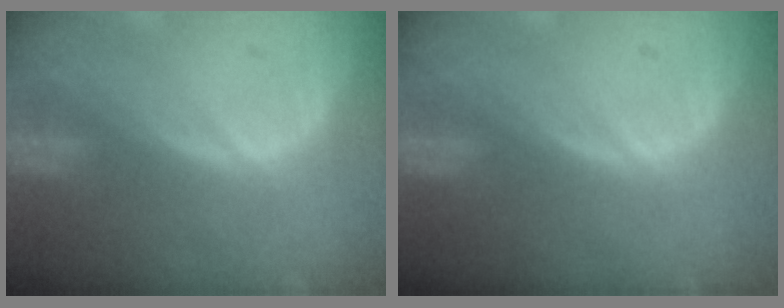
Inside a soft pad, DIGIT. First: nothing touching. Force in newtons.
{"total": 0.0}